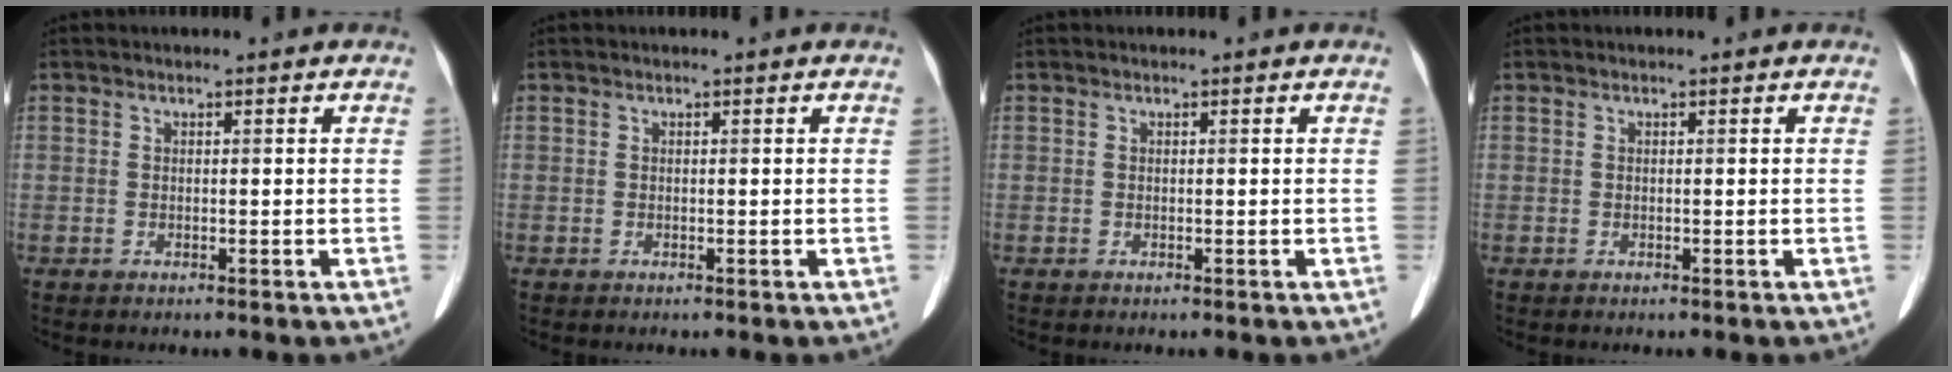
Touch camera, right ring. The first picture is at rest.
{"total": 0.0}
{"total": 0.0}
{"total": 0.0}